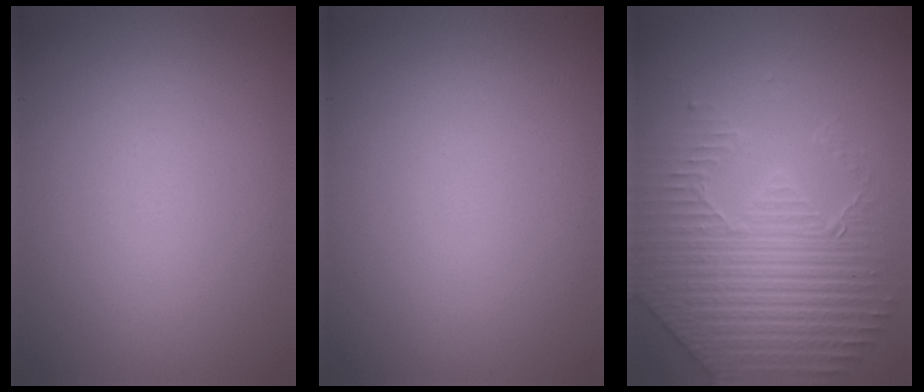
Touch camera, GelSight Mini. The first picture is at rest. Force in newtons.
{"total": 0.0}
{"total": 4.4, "press": 4.3, "slide": 1.1}